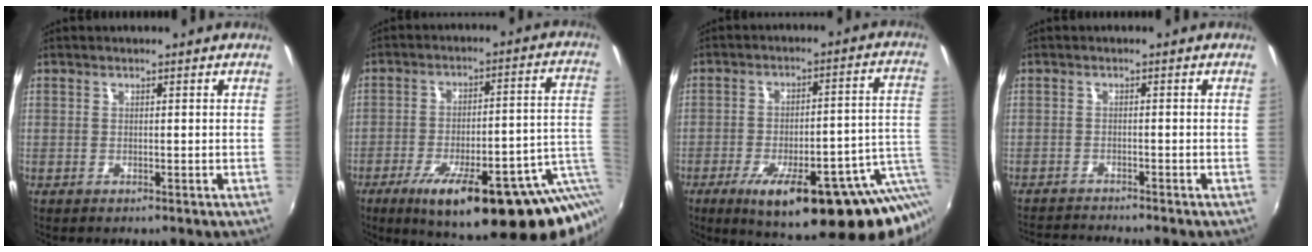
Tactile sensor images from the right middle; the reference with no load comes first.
{"total": 24.2, "force": [-12.0, 4.9, 20.4], "torque": [-0.281, -0.035, -0.160]}
{"total": 22.8, "force": [-10.8, 5.1, 19.4], "torque": [-0.266, -0.030, -0.141]}
{"total": 4.9, "force": [-4.8, -0.5, 0.9], "torque": [-0.034, -0.013, -0.087]}